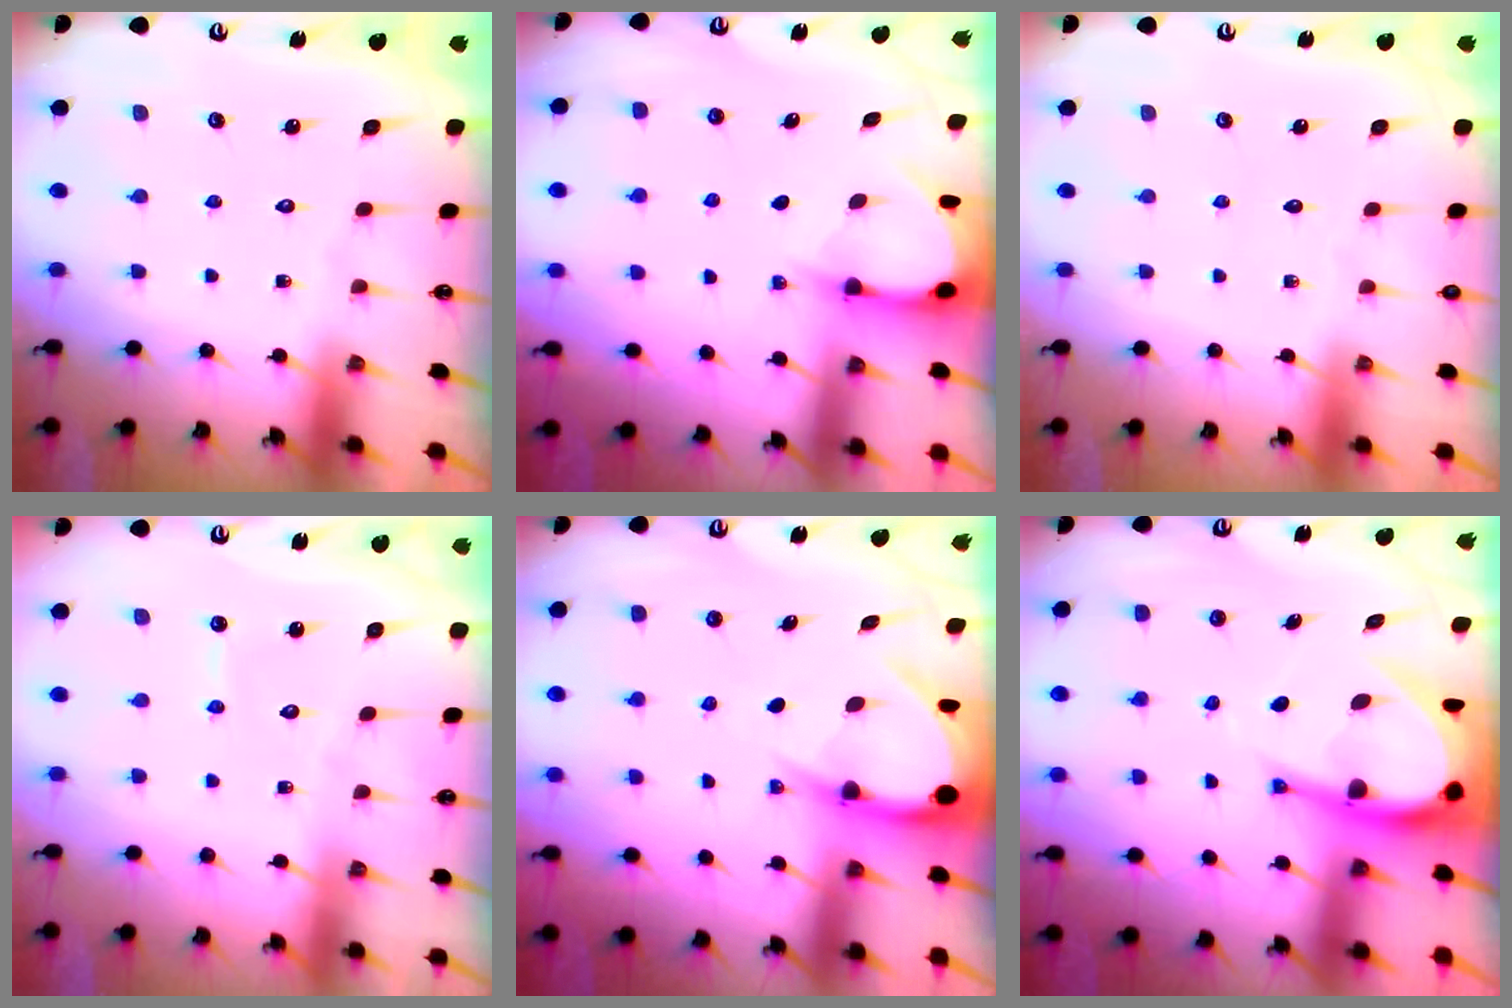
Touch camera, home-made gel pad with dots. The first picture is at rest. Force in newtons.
{"total": 3.1, "press": 3.1, "slide": 0.3}
{"total": 0.0}
{"total": 3.8, "press": 3.8, "slide": 0.3}
{"total": 6.0, "press": 6.0, "slide": 0.6}
{"total": 11.3, "press": 11.2, "slide": 1.4}